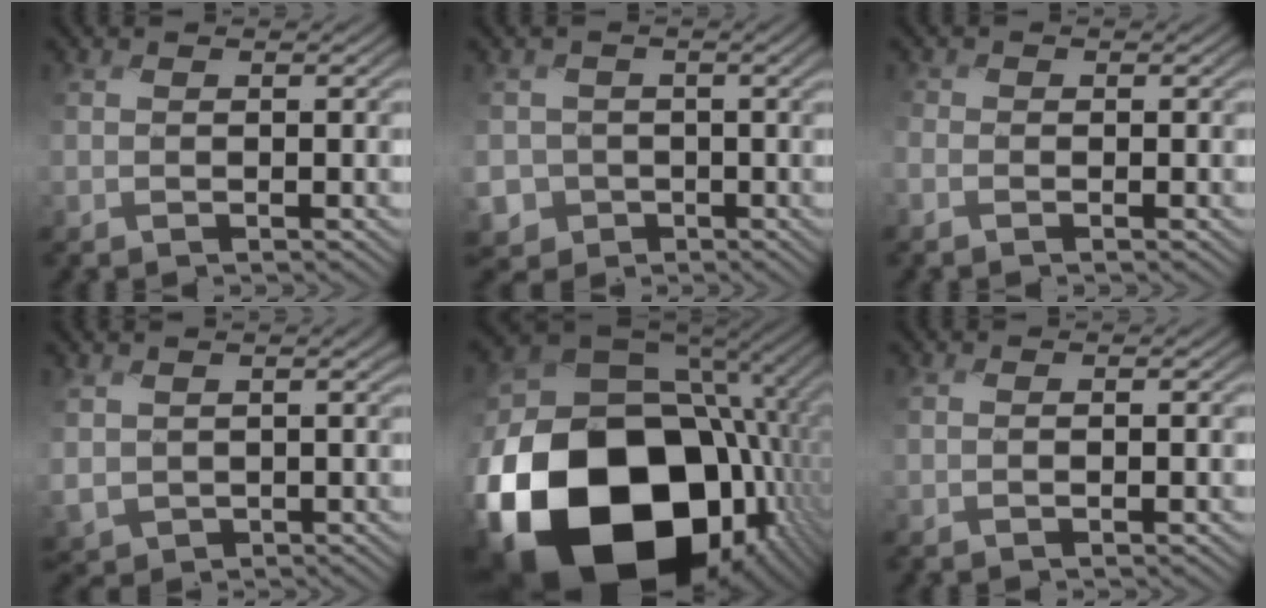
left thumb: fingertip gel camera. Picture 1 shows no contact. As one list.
[{"total": 4.4, "force": [-1.8, 4.0, -0.7], "torque": [-0.006, -0.019, -0.055]}, {"total": 1.1, "force": [-0.8, 0.8, -0.1], "torque": [0.000, -0.003, -0.018]}, {"total": 2.5, "force": [1.0, 2.1, 0.8], "torque": [-0.047, -0.015, 0.017]}, {"total": 24.5, "force": [-9.0, 18.0, 14.0], "torque": [-0.278, -0.059, -0.183]}, {"total": 0.8, "force": [0.0, -0.1, 0.8], "torque": [-0.017, 0.002, -0.001]}]